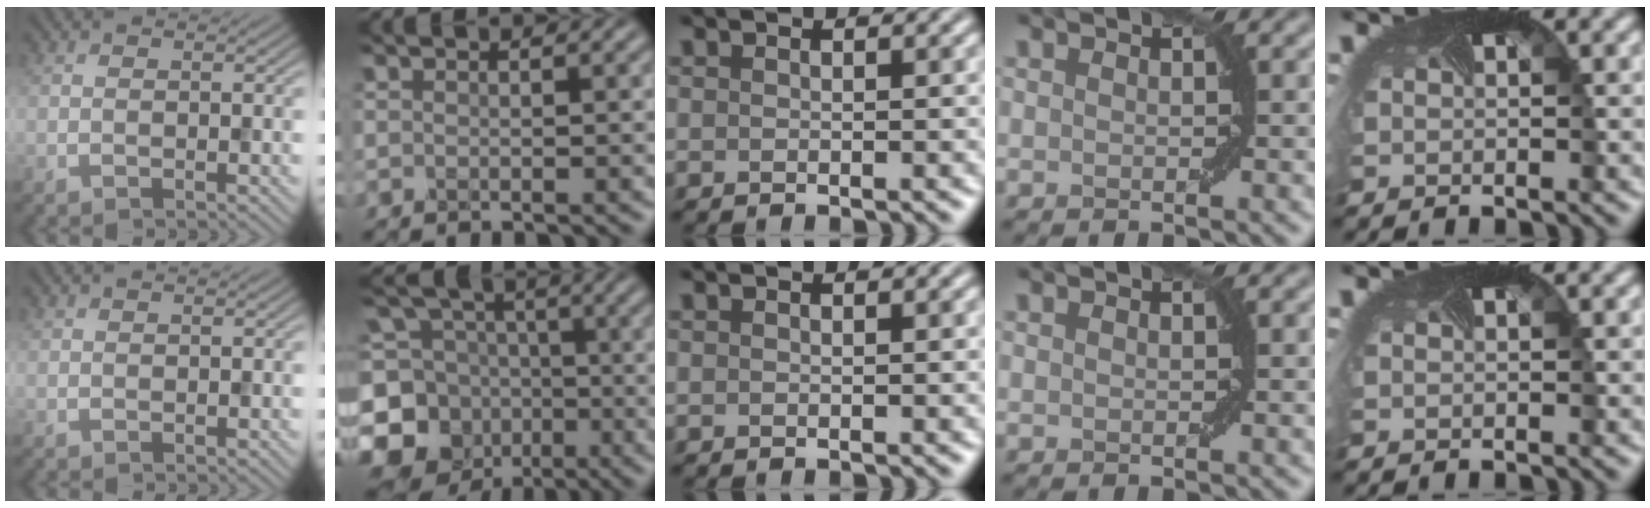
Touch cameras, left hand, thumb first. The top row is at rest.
{"index": {"total": 13.0, "force": [-4.3, 11.6, 4.1], "torque": [-0.126, -0.003, -0.090]}}